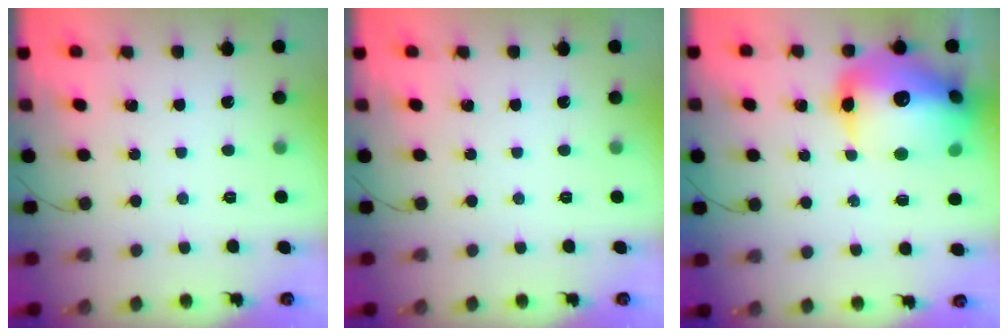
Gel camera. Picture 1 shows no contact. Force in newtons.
{"total": 0.0}
{"total": 24.9, "press": 24.4, "slide": 5.1}